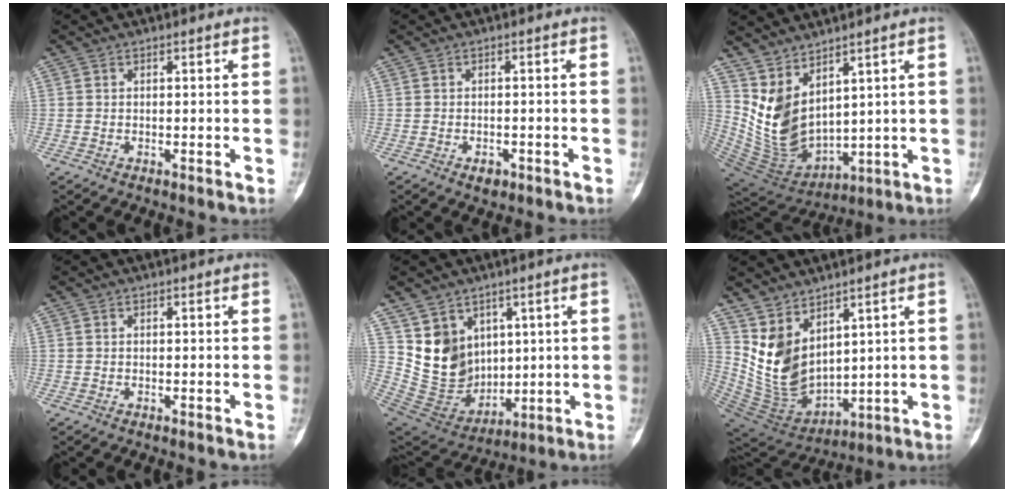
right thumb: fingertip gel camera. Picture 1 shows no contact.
{"total": 1.9, "force": [-1.0, 1.3, 1.0], "torque": [-0.012, 0.008, -0.011]}
{"total": 11.7, "force": [5.0, 6.4, 8.3], "torque": [-0.126, -0.048, 0.131]}
{"total": 0.0}
{"total": 12.7, "force": [5.2, 10.4, 5.2], "torque": [-0.063, -0.031, 0.130]}
{"total": 12.0, "force": [5.3, 7.2, 7.9], "torque": [-0.116, -0.049, 0.136]}